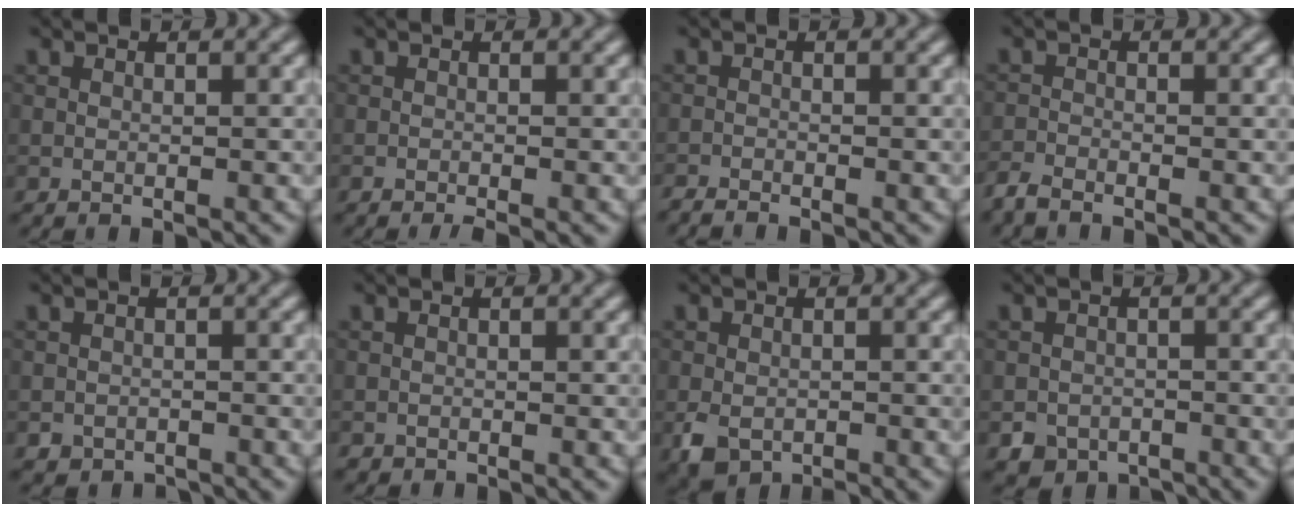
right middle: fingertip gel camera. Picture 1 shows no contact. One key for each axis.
{"total": 1.1, "fx": -0.8, "fy": 0.2, "fz": 0.7, "tx": -0.013, "ty": -0.001, "tz": -0.016}
{"total": 1.6, "fx": -1.6, "fy": 0.0, "fz": 0.3, "tx": -0.011, "ty": -0.003, "tz": -0.034}
{"total": 2.1, "fx": -1.9, "fy": 0.3, "fz": 0.7, "tx": -0.017, "ty": -0.006, "tz": -0.047}
{"total": 1.5, "fx": -1.0, "fy": 1.1, "fz": 0.1, "tx": 0.006, "ty": -0.005, "tz": -0.022}
{"total": 0.7, "fx": -0.5, "fy": 0.4, "fz": -0.1, "tx": 0.005, "ty": -0.004, "tz": -0.012}
{"total": 3.2, "fx": -1.8, "fy": 2.1, "fz": 1.7, "tx": -0.036, "ty": -0.011, "tz": -0.038}
{"total": 3.0, "fx": -2.0, "fy": 2.2, "fz": 0.6, "tx": -0.008, "ty": -0.003, "tz": -0.035}